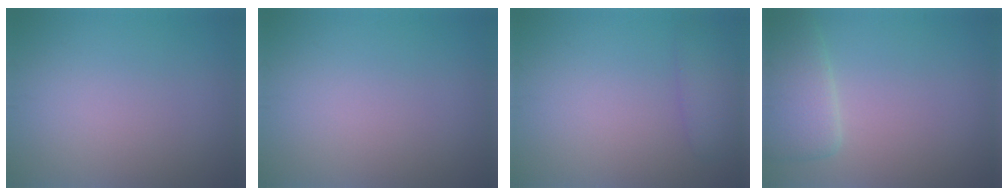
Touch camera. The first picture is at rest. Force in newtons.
{"total": 0.0}
{"total": 1.7, "press": 1.6, "slide": 0.2}
{"total": 3.3, "press": 3.3, "slide": 0.5}